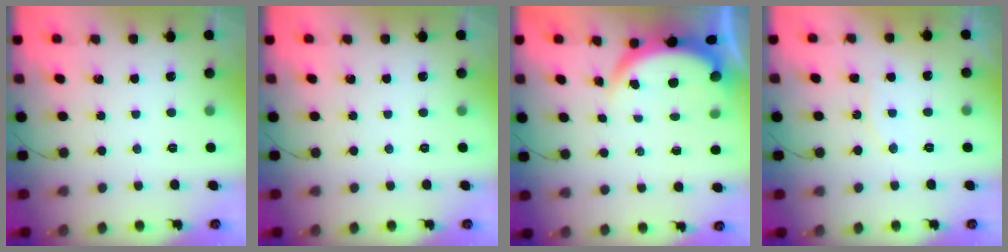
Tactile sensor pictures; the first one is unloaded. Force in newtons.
{"total": 0.0}
{"total": 3.9, "press": 3.9, "slide": 0.2}
{"total": 6.8, "press": 6.8, "slide": 0.7}